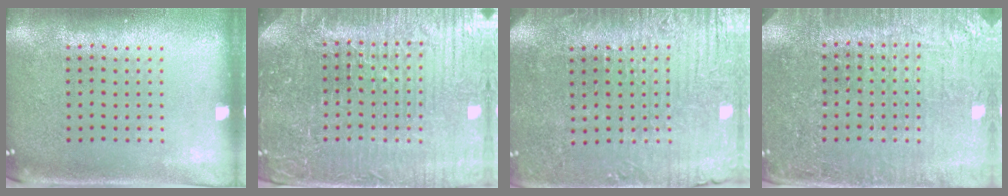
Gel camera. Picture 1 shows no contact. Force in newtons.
{"total": 5.4, "press": 5.1, "slide": 1.9}
{"total": 3.8, "press": 3.6, "slide": 1.3}
{"total": 3.8, "press": 3.6, "slide": 1.0}